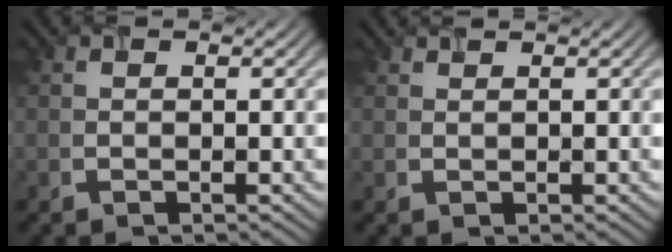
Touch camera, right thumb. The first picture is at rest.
{"total": 1.0, "force": [1.0, 0.1, 0.3], "torque": [-0.008, 0.006, 0.022]}